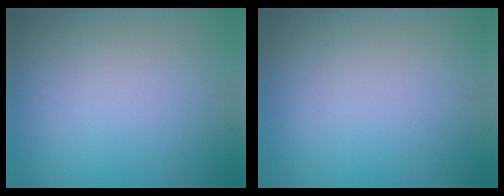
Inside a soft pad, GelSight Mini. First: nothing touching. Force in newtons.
{"total": 0.0}